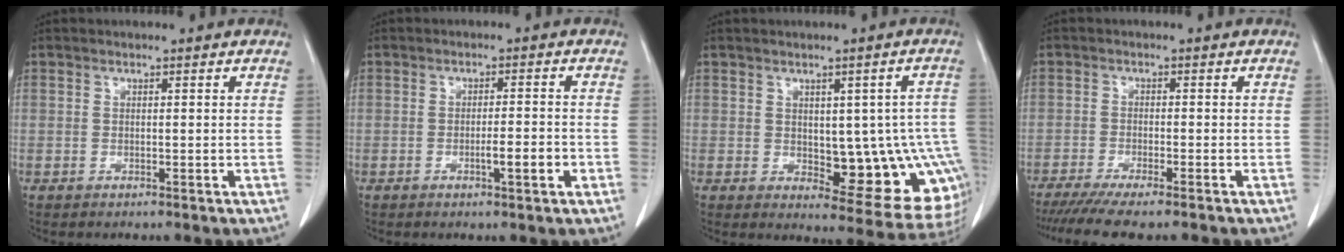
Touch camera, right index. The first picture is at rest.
{"total": 3.6, "force": [-1.3, 0.2, 3.4], "torque": [-0.052, -0.002, -0.020]}
{"total": 13.1, "force": [-1.2, 5.6, 11.8], "torque": [-0.104, 0.012, 0.002]}
{"total": 8.7, "force": [-7.4, 0.3, 4.7], "torque": [-0.063, -0.020, -0.117]}